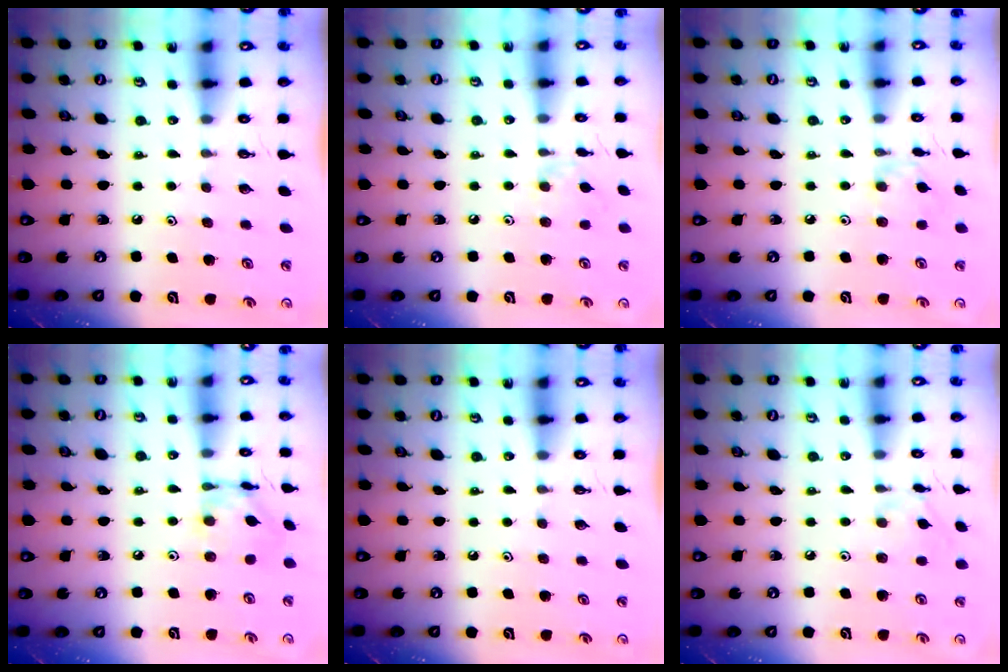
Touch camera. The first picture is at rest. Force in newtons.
{"total": 5.9, "press": 5.8, "slide": 0.8}
{"total": 4.8, "press": 4.8, "slide": 0.7}
{"total": 10.5, "press": 10.4, "slide": 1.0}
{"total": 0.0}
{"total": 4.7, "press": 4.6, "slide": 0.7}